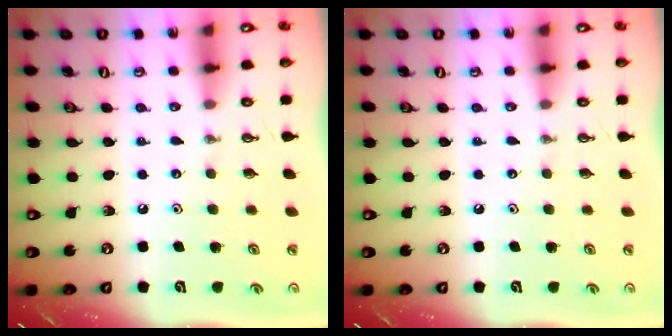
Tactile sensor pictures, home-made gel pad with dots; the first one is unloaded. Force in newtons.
{"total": 0.0}